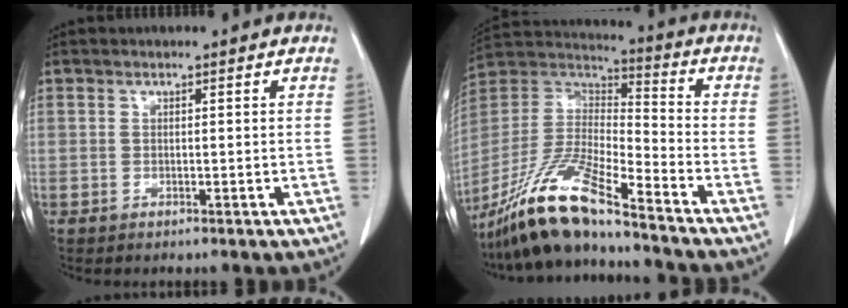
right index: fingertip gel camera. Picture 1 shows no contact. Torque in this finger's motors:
{"motor_torque": [1.12, -1.02, 0.36, 0.16]}